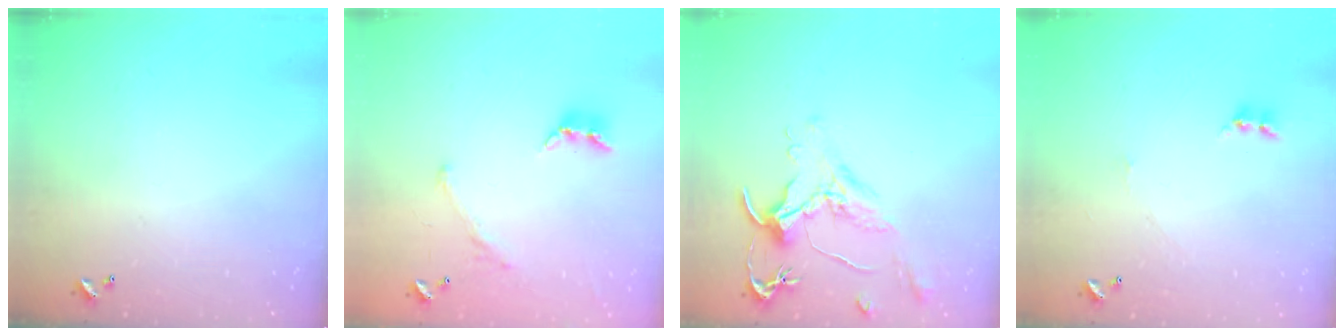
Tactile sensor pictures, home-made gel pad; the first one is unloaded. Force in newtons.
{"total": 1.5, "press": 1.0, "slide": 1.2}
{"total": 1.6, "press": 1.5, "slide": 0.7}
{"total": 0.9, "press": 0.8, "slide": 0.4}